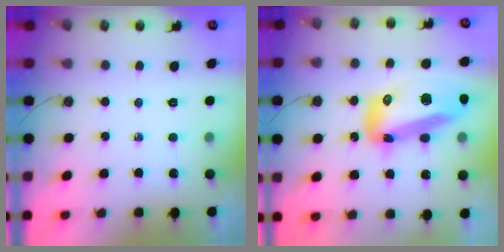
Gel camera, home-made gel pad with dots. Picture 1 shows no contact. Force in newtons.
{"total": 21.0, "press": 20.9, "slide": 2.5}